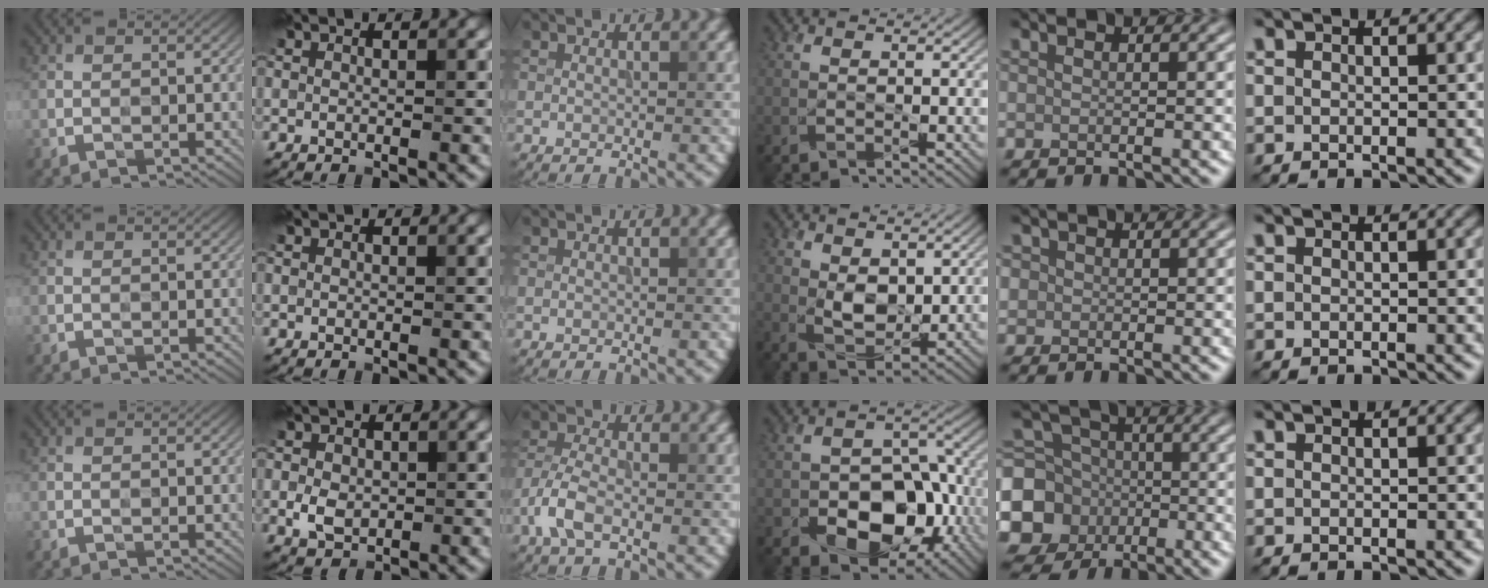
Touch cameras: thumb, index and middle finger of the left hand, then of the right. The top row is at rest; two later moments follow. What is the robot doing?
{"motion": "wipe", "object": "compact mirror"}